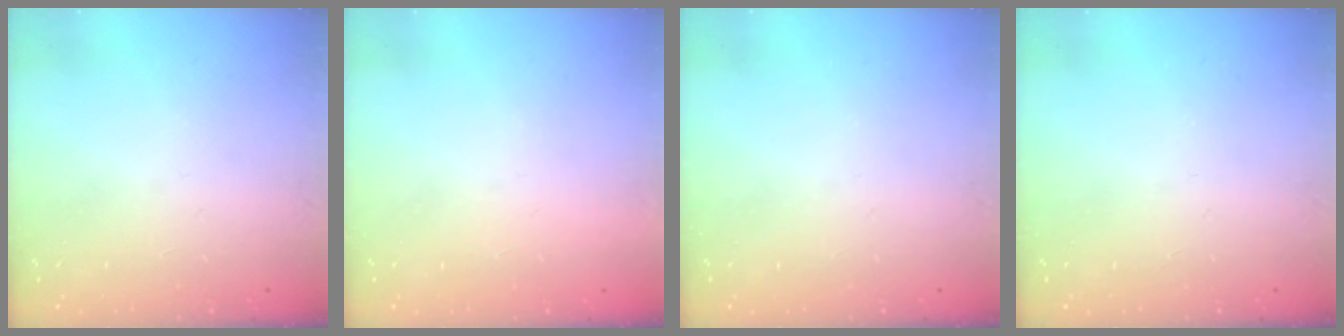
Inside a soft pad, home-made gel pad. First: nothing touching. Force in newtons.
{"total": 1.5, "press": 1.5, "slide": 0.1}
{"total": 0.0}
{"total": 0.0}